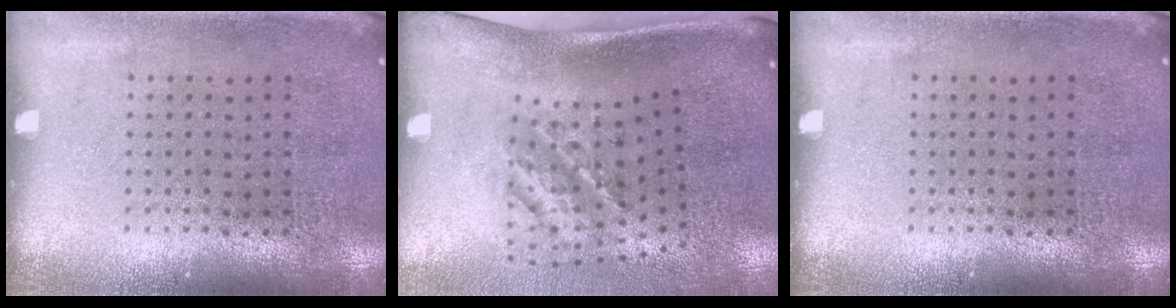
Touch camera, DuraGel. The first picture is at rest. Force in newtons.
{"total": 2.2, "press": 1.2, "slide": 1.8}
{"total": 0.0}